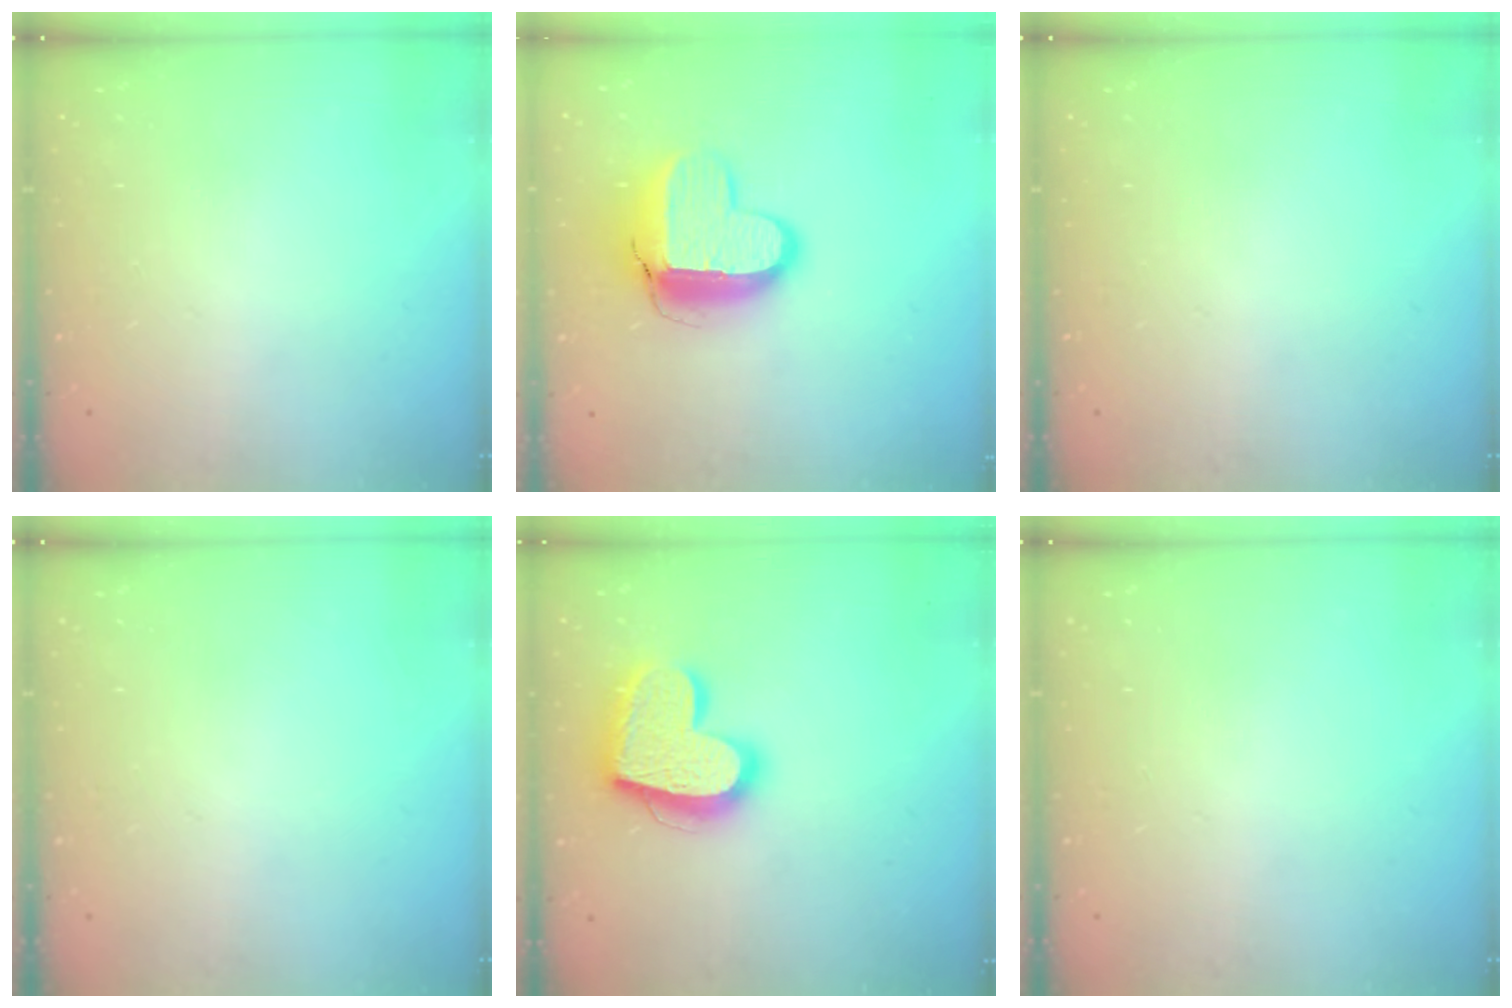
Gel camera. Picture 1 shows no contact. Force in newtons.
{"total": 13.3, "press": 13.3, "slide": 1.0}
{"total": 0.0}
{"total": 0.0}
{"total": 19.5, "press": 19.4, "slide": 1.6}
{"total": 0.0}